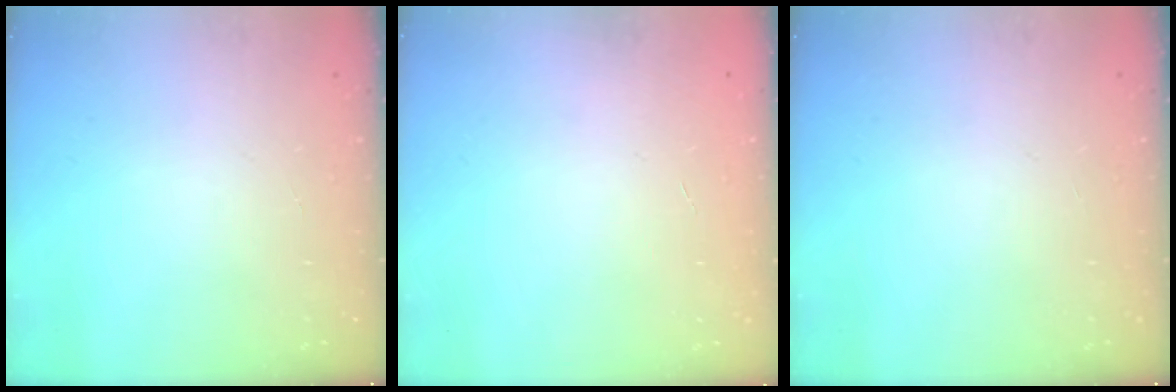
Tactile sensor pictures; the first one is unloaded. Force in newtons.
{"total": 0.0}
{"total": 0.0}